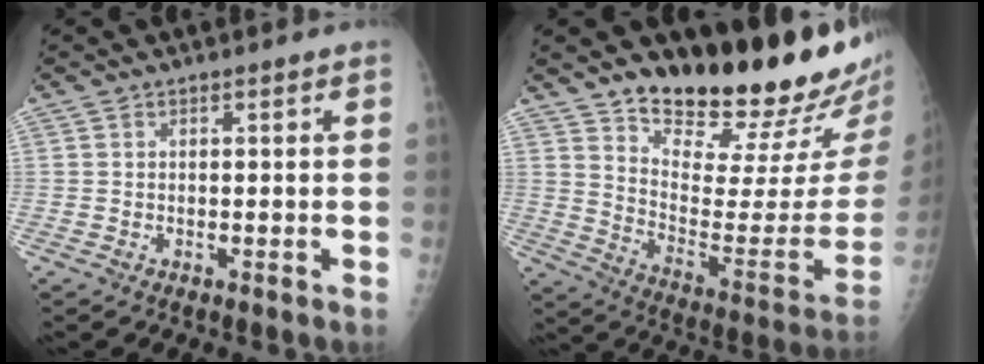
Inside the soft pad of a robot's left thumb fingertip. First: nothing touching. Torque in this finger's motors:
{"motor_torque": [0.62, 0.37, 0.77, -2.00, 0.06]}